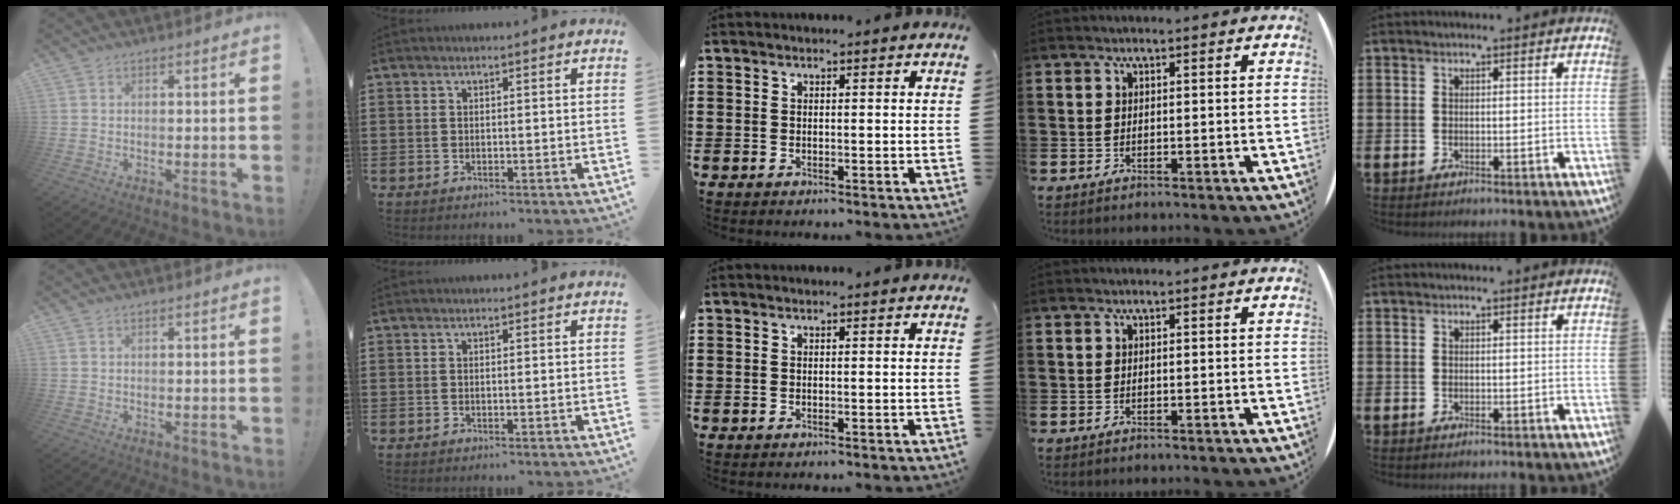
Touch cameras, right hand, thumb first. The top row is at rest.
{}